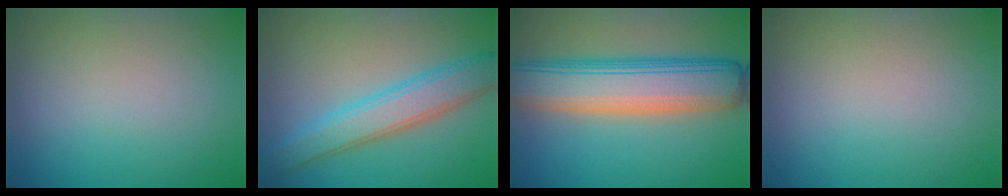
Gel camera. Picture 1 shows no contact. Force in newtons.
{"total": 4.9, "press": 4.9, "slide": 0.1}
{"total": 9.4, "press": 9.4, "slide": 0.3}
{"total": 0.0}